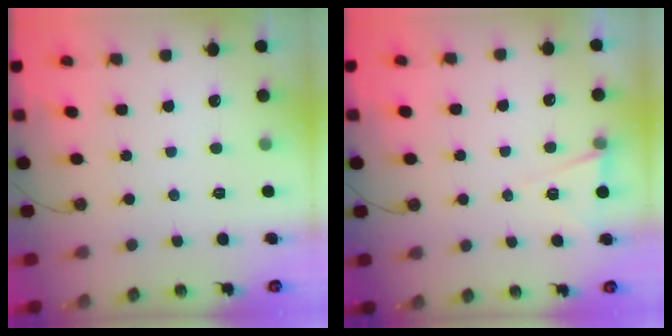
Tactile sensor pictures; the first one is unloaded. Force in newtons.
{"total": 6.0, "press": 3.7, "slide": 4.7}